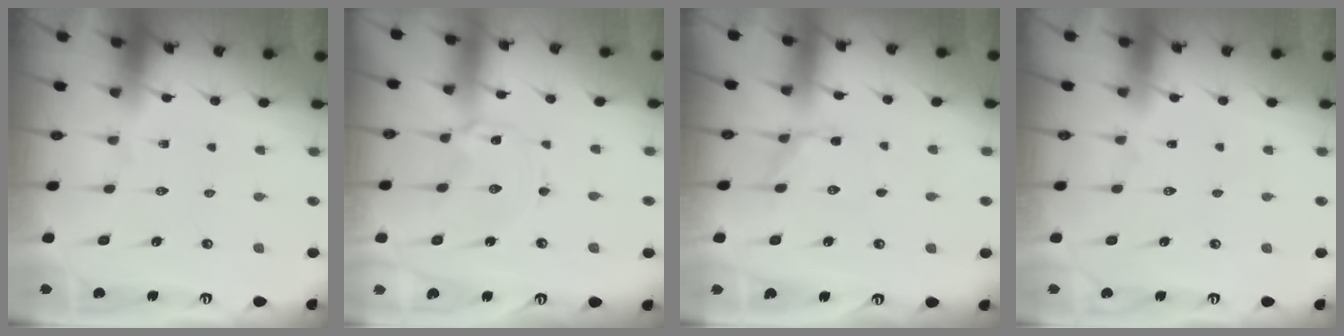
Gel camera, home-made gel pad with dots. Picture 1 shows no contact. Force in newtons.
{"total": 1.6, "press": 1.5, "slide": 0.2}
{"total": 4.1, "press": 3.8, "slide": 1.4}
{"total": 1.6, "press": 1.6, "slide": 0.1}